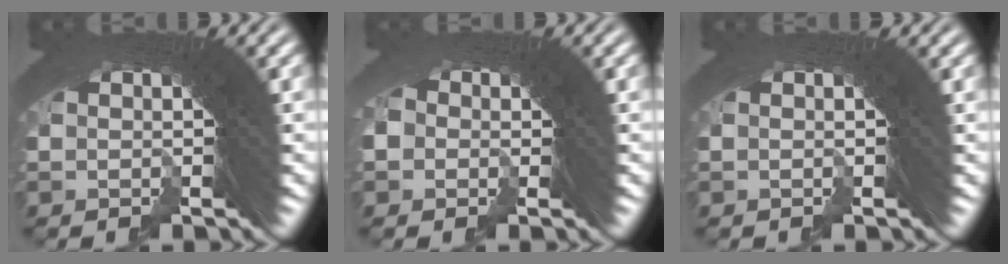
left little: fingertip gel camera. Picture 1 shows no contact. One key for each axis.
{"total": 2.1, "fx": -0.6, "fy": 1.9, "fz": 0.5, "tx": -0.001, "ty": 0.012, "tz": -0.021}
{"total": 0.5, "fx": 0.4, "fy": 0.0, "fz": 0.3, "tx": -0.004, "ty": 0.003, "tz": 0.003}